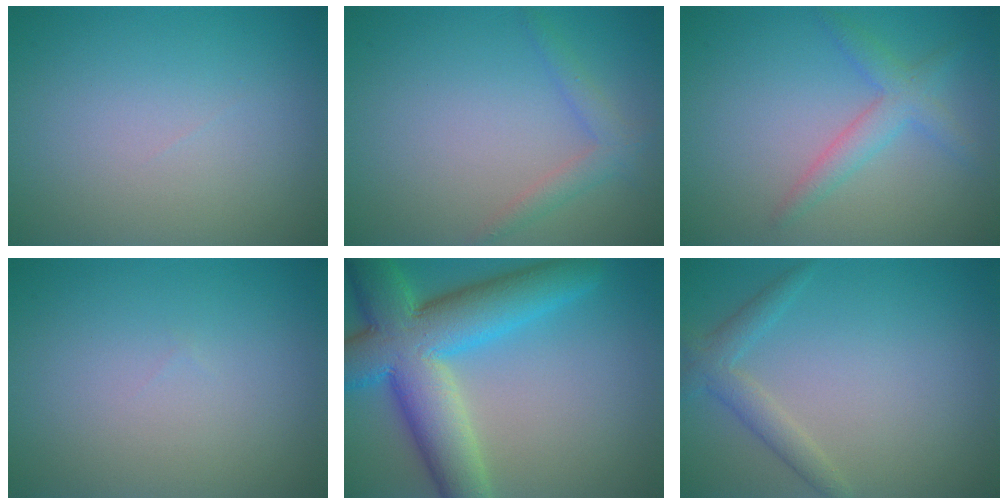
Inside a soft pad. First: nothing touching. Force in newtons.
{"total": 1.9, "press": 1.9, "slide": 0.2}
{"total": 2.6, "press": 2.6, "slide": 0.1}
{"total": 0.0}
{"total": 11.2, "press": 11.2, "slide": 0.4}
{"total": 2.2, "press": 2.2, "slide": 0.1}